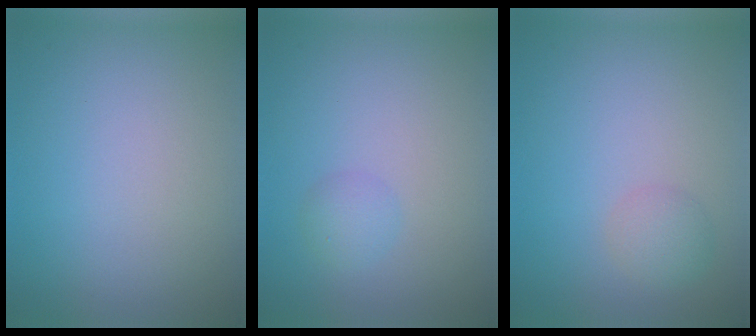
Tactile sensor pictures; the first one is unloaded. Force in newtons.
{"total": 1.5, "press": 1.5, "slide": 0.0}
{"total": 1.6, "press": 1.6, "slide": 0.1}